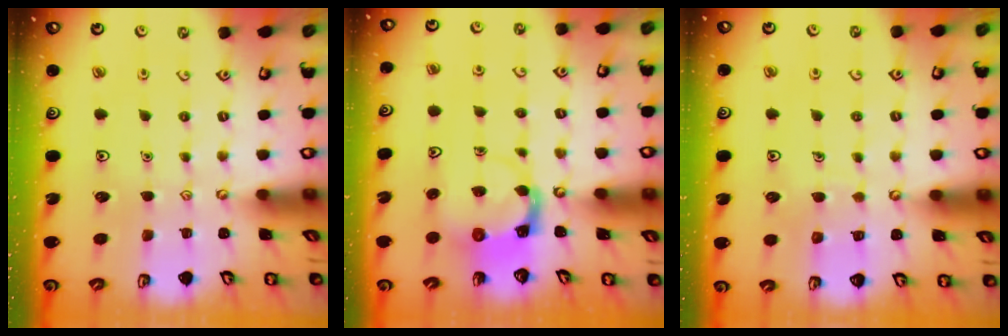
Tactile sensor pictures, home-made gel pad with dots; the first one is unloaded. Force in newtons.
{"total": 3.7, "press": 3.7, "slide": 0.4}
{"total": 6.9, "press": 6.9, "slide": 0.6}